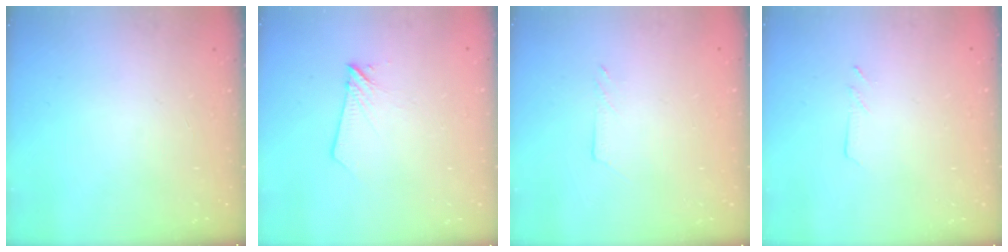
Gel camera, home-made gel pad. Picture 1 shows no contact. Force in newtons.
{"total": 6.4, "press": 6.4, "slide": 0.6}
{"total": 2.2, "press": 2.2, "slide": 0.2}
{"total": 2.2, "press": 2.2, "slide": 0.2}